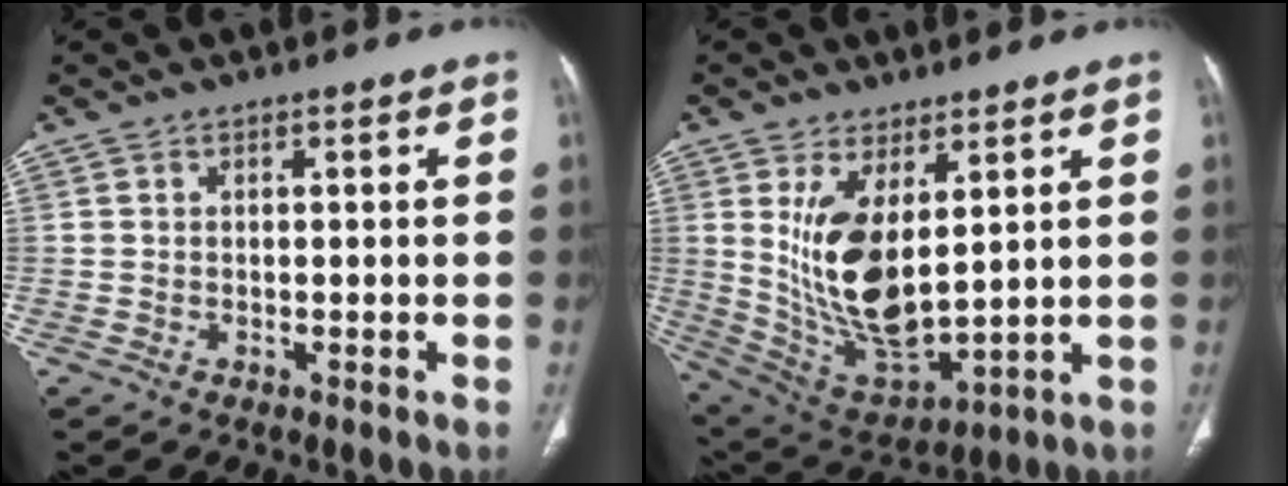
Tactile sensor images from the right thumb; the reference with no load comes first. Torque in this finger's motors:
{"motor_torque": [-0.69, 1.33, 1.61, 0.58, 0.53]}